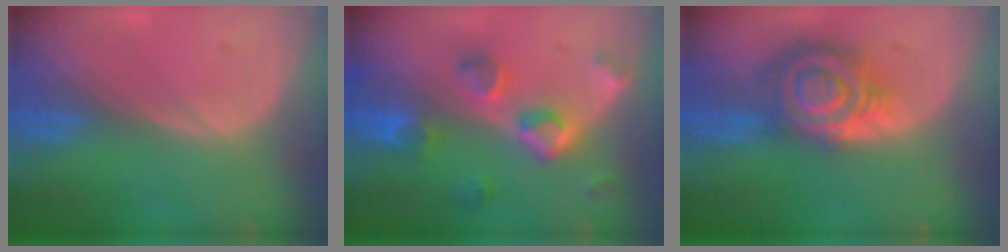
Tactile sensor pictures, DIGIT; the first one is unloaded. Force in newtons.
{"total": 7.7, "press": 7.0, "slide": 3.3}
{"total": 8.8, "press": 8.8, "slide": 0.5}